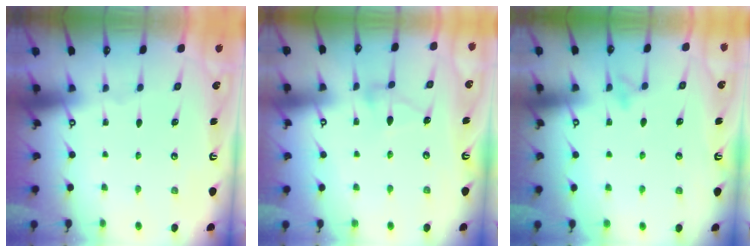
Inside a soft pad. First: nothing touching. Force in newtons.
{"total": 4.6, "press": 4.6, "slide": 0.5}
{"total": 8.1, "press": 8.1, "slide": 0.7}